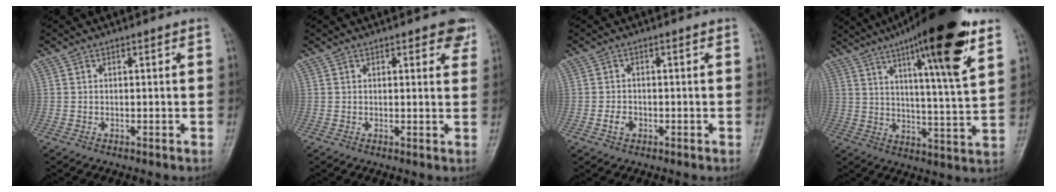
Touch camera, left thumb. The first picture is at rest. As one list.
[{"total": 3.6, "force": [2.3, 1.6, 2.3], "torque": [-0.006, -0.009, 0.023]}, {"total": 2.2, "force": [-0.8, 1.7, 1.2], "torque": [-0.019, 0.005, -0.016]}, {"total": 20.4, "force": [11.4, 2.9, 16.7], "torque": [-0.238, -0.040, 0.172]}]